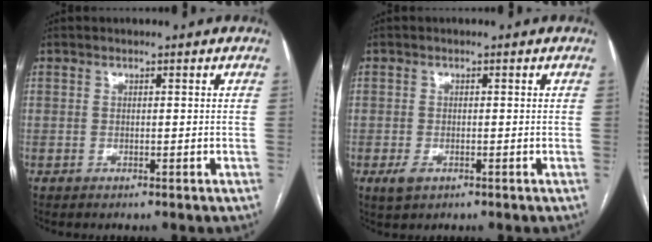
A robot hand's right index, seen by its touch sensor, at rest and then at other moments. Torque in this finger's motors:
{"motor_torque": [-0.04, -0.07, -0.26, -0.12]}